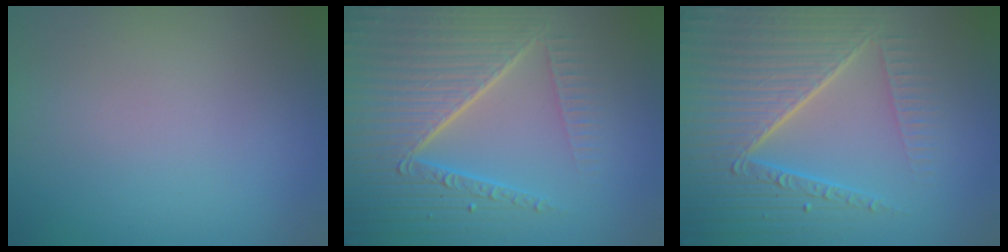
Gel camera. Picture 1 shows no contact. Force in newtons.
{"total": 9.3, "press": 6.1, "slide": 6.9}
{"total": 8.6, "press": 6.0, "slide": 6.2}